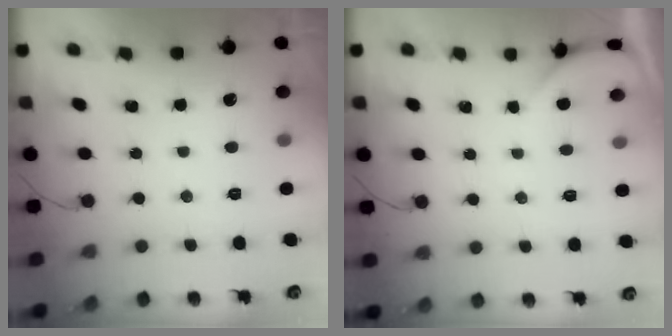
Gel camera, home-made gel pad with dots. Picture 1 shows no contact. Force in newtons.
{"total": 0.8, "press": 0.7, "slide": 0.2}